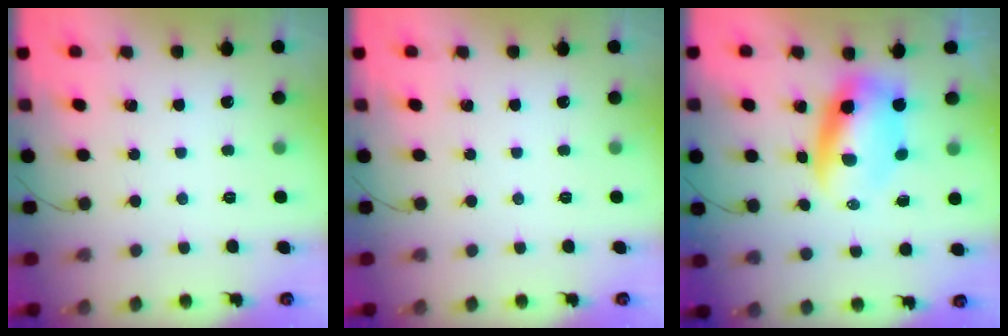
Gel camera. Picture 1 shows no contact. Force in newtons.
{"total": 0.0}
{"total": 7.4, "press": 7.2, "slide": 1.9}